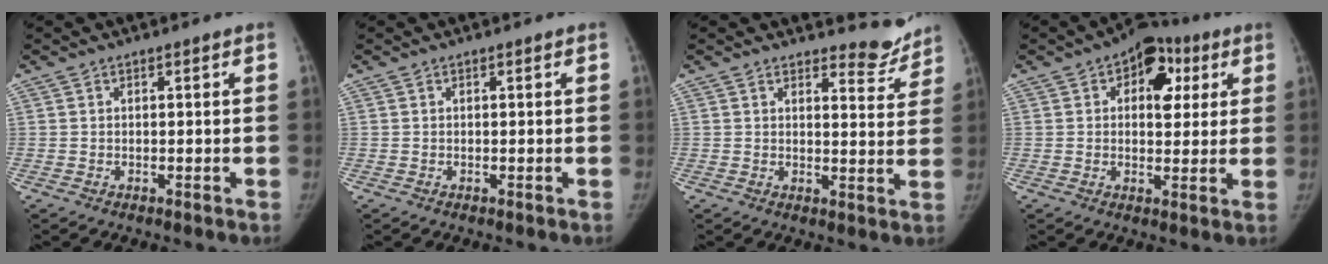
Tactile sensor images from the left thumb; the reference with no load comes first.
{"total": 0.0}
{"total": 6.1, "force": [5.7, 2.1, 0.6], "torque": [0.023, -0.050, 0.067]}
{"total": 11.3, "force": [4.2, 7.2, 7.7], "torque": [-0.053, 0.003, 0.054]}